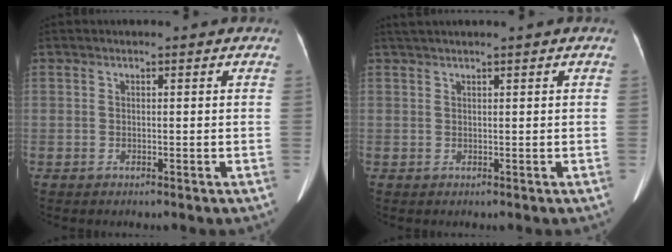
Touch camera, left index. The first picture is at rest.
{"total": 1.7, "force": [1.2, -0.3, 1.1], "torque": [-0.025, 0.021, 0.030]}